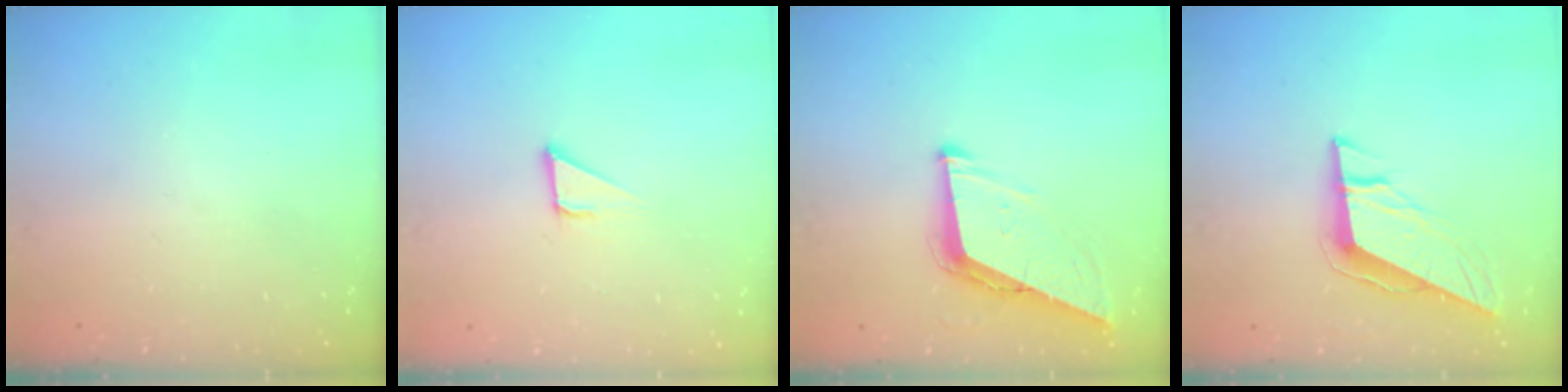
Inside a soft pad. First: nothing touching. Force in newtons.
{"total": 2.1, "press": 2.1, "slide": 0.1}
{"total": 7.8, "press": 7.8, "slide": 0.9}
{"total": 9.1, "press": 9.1, "slide": 0.3}